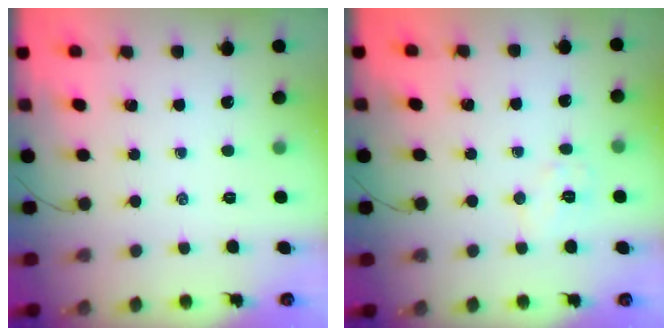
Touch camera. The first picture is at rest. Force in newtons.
{"total": 5.9, "press": 5.8, "slide": 1.2}